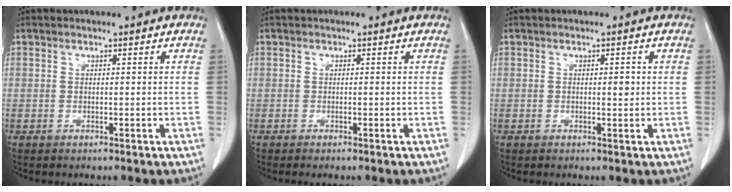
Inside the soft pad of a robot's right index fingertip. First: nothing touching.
{"total": 0.6, "force": [-0.5, 0.0, 0.4], "torque": [-0.010, -0.003, -0.008]}
{"total": 1.2, "force": [0.2, 0.4, 1.1], "torque": [-0.015, 0.001, 0.006]}